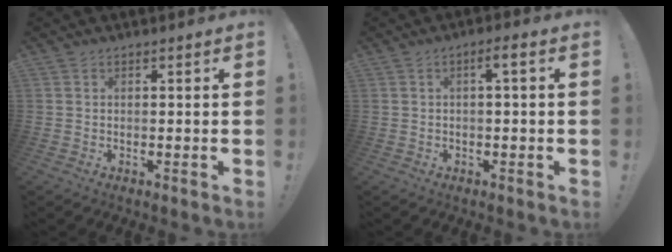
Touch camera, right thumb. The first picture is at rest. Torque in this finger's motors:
{"motor_torque": [0.11, -0.03, 0.03, 0.09, 0.05]}